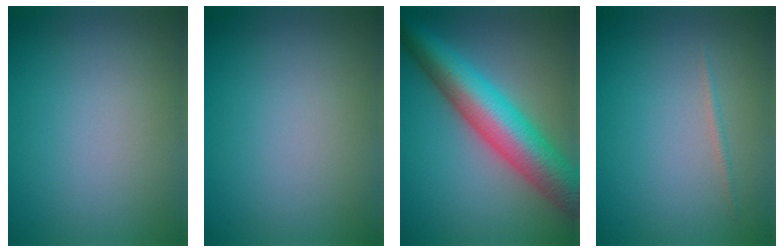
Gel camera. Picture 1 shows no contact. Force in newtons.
{"total": 0.0}
{"total": 10.1, "press": 10.1, "slide": 0.2}
{"total": 0.6, "press": 0.6, "slide": 0.1}